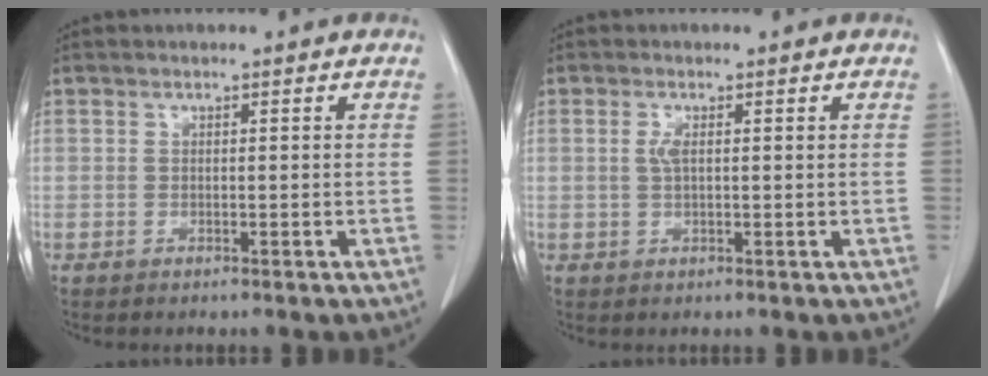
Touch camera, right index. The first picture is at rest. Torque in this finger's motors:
{"motor_torque": [0.05, -0.01, 0.02, 0.01]}